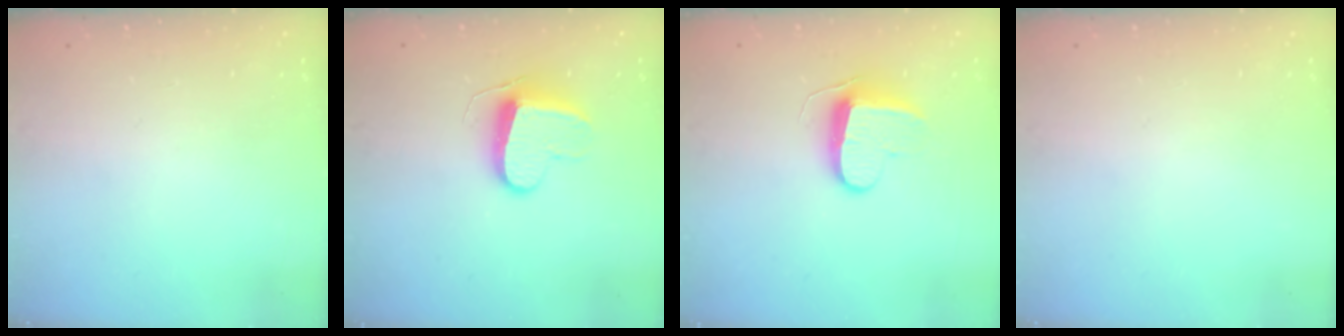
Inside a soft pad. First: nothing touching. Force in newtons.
{"total": 9.7, "press": 9.7, "slide": 0.4}
{"total": 9.6, "press": 9.6, "slide": 0.4}
{"total": 0.0}